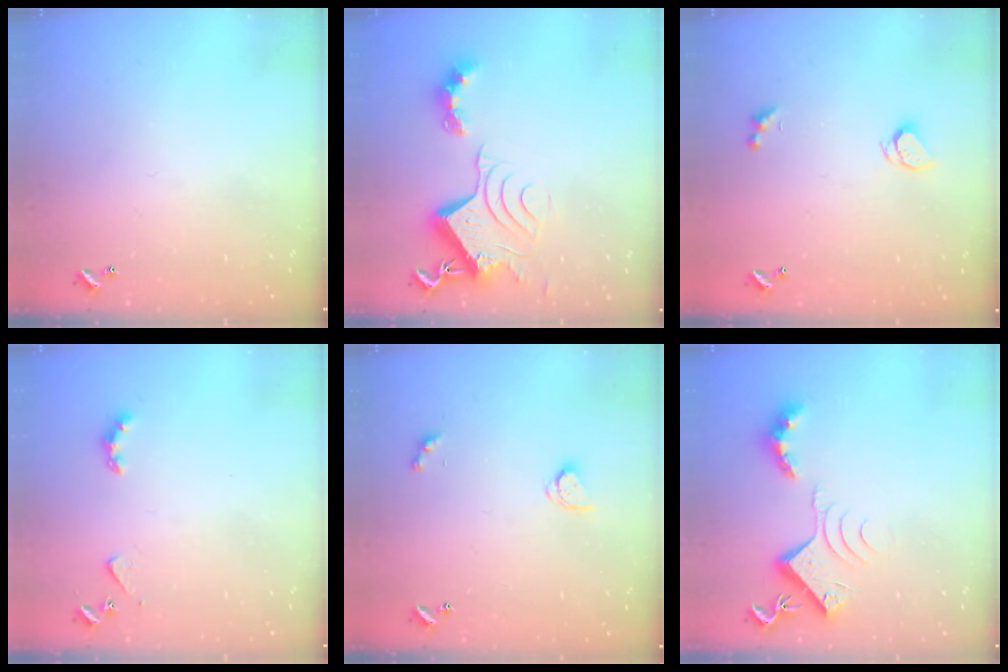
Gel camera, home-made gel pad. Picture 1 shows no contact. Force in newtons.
{"total": 11.7, "press": 11.7, "slide": 1.3}
{"total": 1.8, "press": 1.7, "slide": 0.3}
{"total": 2.8, "press": 2.7, "slide": 0.5}
{"total": 2.9, "press": 2.9, "slide": 0.3}
{"total": 9.6, "press": 9.6, "slide": 0.4}